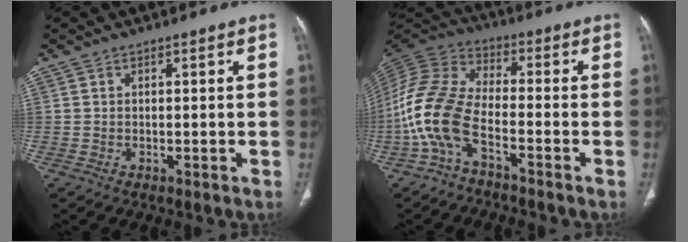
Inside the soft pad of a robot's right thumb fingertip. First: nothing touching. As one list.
[{"total": 12.3, "force": [-5.2, 5.7, 9.5], "torque": [-0.223, 0.051, -0.115]}]